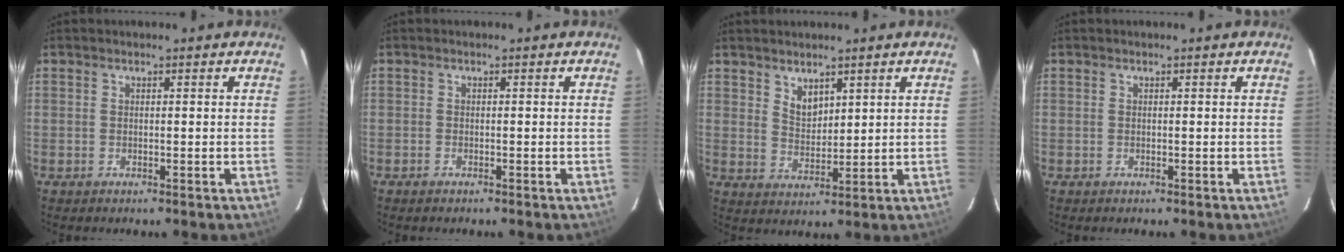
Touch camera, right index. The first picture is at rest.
{"total": 0.7, "force": [-0.6, 0.3, 0.1], "torque": [-0.006, 0.000, -0.013]}
{"total": 4.3, "force": [3.1, 2.2, 1.9], "torque": [-0.027, 0.001, 0.061]}
{"total": 0.0}